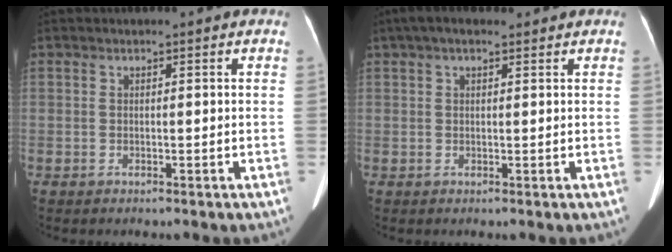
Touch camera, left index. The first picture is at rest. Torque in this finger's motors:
{"motor_torque": [0.04, -0.02, -0.24, 0.02]}